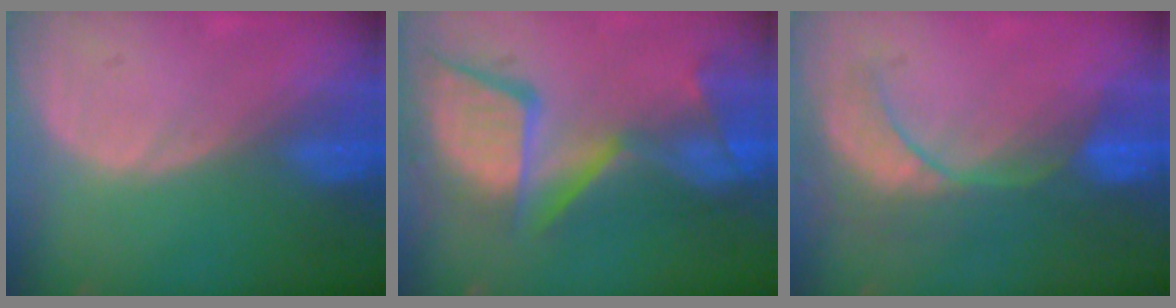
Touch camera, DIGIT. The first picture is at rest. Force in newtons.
{"total": 13.6, "press": 11.2, "slide": 7.8}
{"total": 8.7, "press": 7.7, "slide": 4.0}